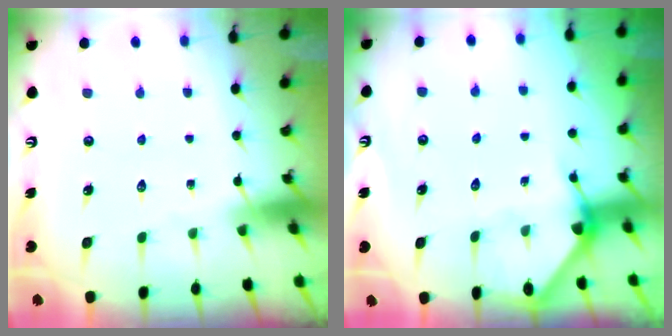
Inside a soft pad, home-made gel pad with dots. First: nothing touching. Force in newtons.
{"total": 2.7, "press": 2.7, "slide": 0.1}